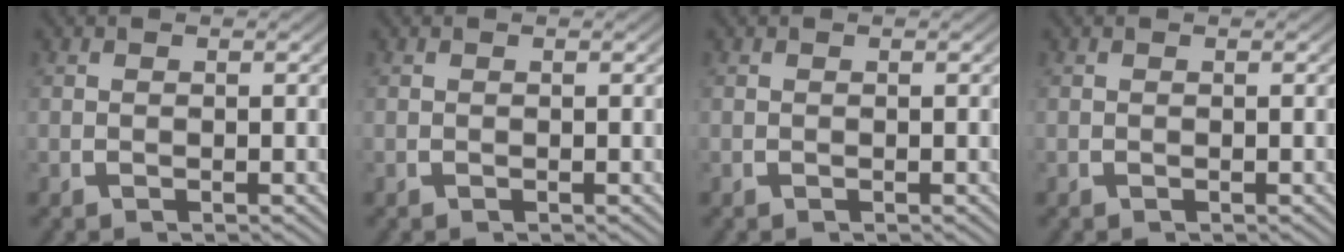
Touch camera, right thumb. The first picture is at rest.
{"total": 0.0}
{"total": 0.0}
{"total": 0.0}